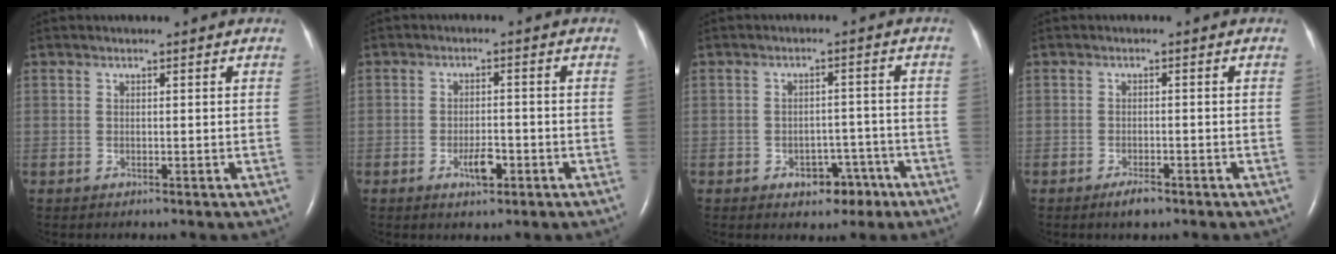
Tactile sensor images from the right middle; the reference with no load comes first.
{"total": 3.4, "force": [-1.6, 1.2, 2.8], "torque": [-0.051, 0.001, -0.025]}
{"total": 4.7, "force": [-2.7, 3.1, 2.3], "torque": [-0.026, 0.015, -0.031]}
{"total": 2.3, "force": [-1.7, 0.7, 1.4], "torque": [-0.032, -0.002, -0.027]}